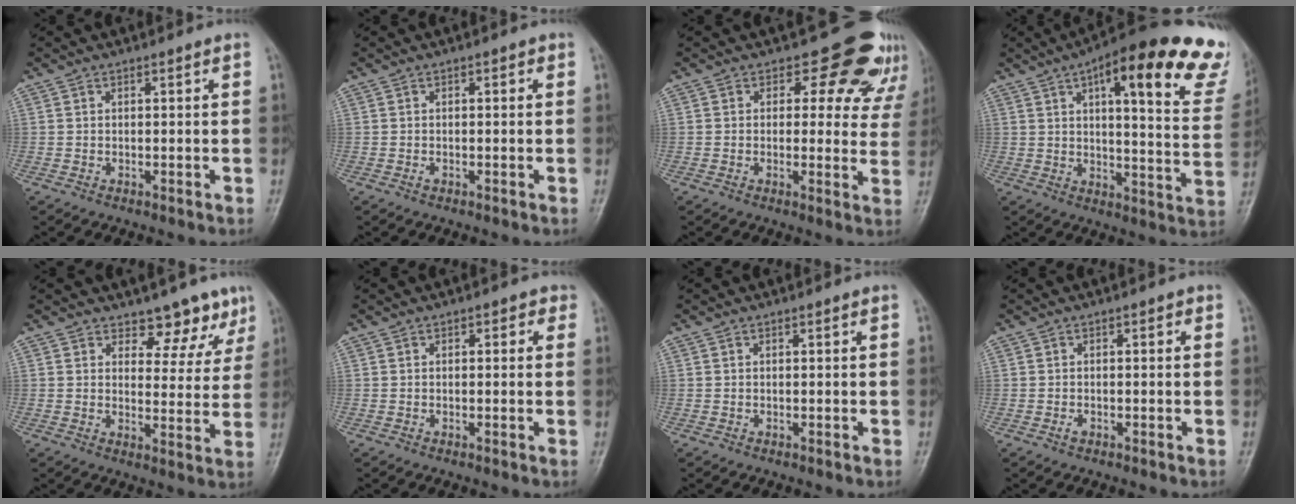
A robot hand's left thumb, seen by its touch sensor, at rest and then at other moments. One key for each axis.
{"total": 0.8, "fx": -0.2, "fy": 0.6, "fz": 0.6, "tx": -0.004, "ty": 0.003, "tz": -0.006}
{"total": 10.1, "fx": 7.6, "fy": 6.0, "fz": 2.8, "tx": 0.023, "ty": -0.037, "tz": 0.062}
{"total": 27.0, "fx": 15.8, "fy": 7.7, "fz": 20.5, "tx": -0.240, "ty": -0.033, "tz": 0.191}
{"total": 7.4, "fx": 5.8, "fy": 4.0, "fz": 2.2, "tx": 0.011, "ty": -0.041, "tz": 0.068}
{"total": 1.8, "fx": 0.6, "fy": 1.3, "fz": 1.2, "tx": 0.009, "ty": 0.004, "tz": -0.002}
{"total": 0.0}
{"total": 1.2, "fx": -0.4, "fy": 0.8, "fz": 0.8, "tx": -0.010, "ty": 0.003, "tz": -0.009}